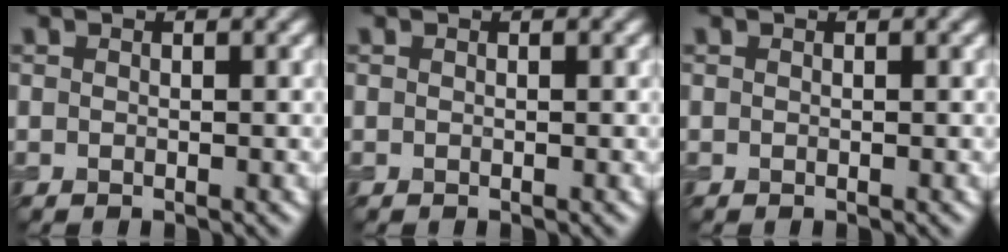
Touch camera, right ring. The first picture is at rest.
{"total": 0.0}
{"total": 0.0}